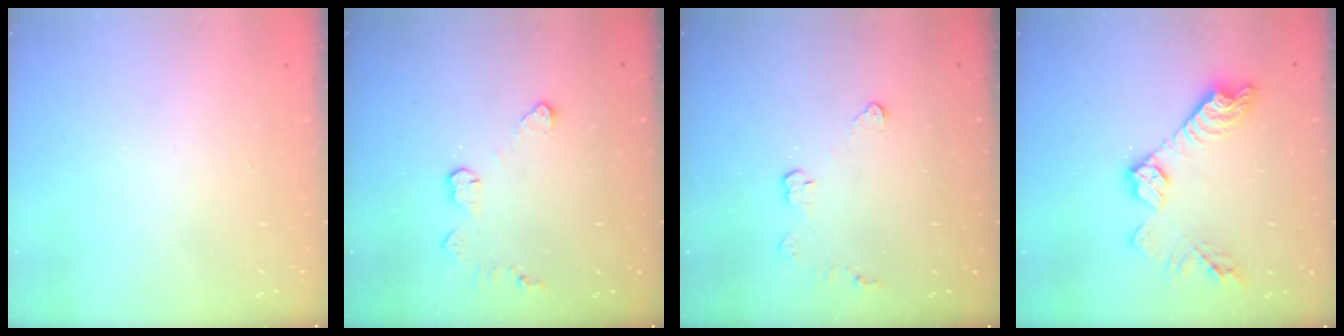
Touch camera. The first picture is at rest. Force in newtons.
{"total": 4.6, "press": 4.6, "slide": 0.2}
{"total": 3.8, "press": 3.7, "slide": 0.4}
{"total": 13.3, "press": 13.3, "slide": 0.8}